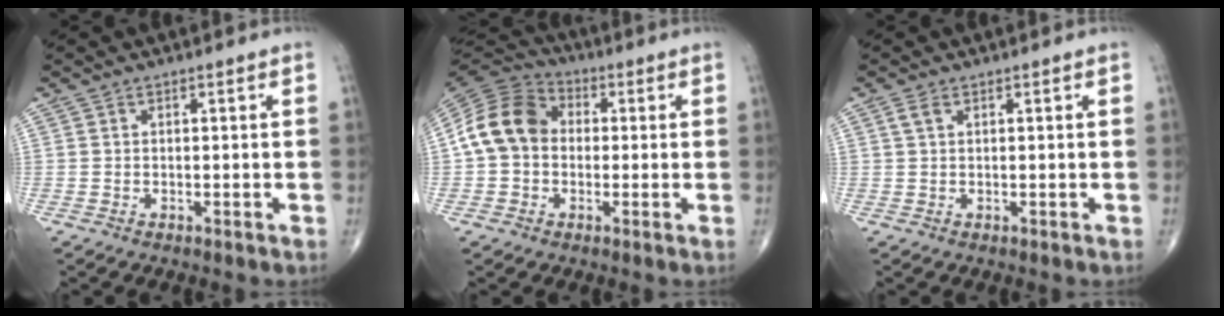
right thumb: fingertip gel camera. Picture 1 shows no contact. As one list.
[{"total": 12.1, "force": [0.3, 9.7, 7.2], "torque": [-0.126, 0.035, -0.008]}, {"total": 1.5, "force": [0.7, 0.8, 1.1], "torque": [-0.028, 0.009, 0.017]}]